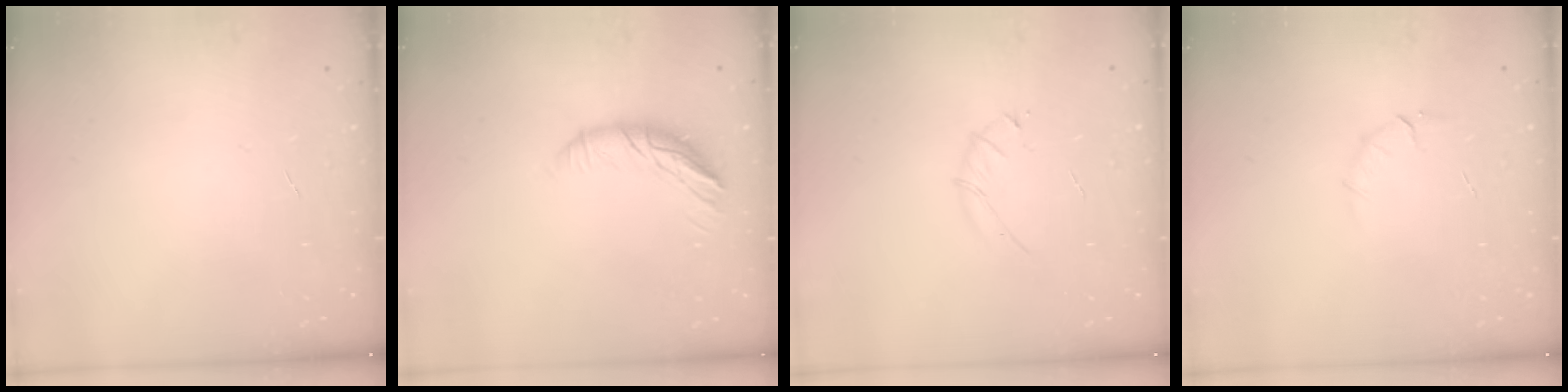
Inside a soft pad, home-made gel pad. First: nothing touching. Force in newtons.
{"total": 10.7, "press": 10.6, "slide": 1.7}
{"total": 3.2, "press": 3.1, "slide": 0.9}
{"total": 5.0, "press": 4.8, "slide": 1.6}